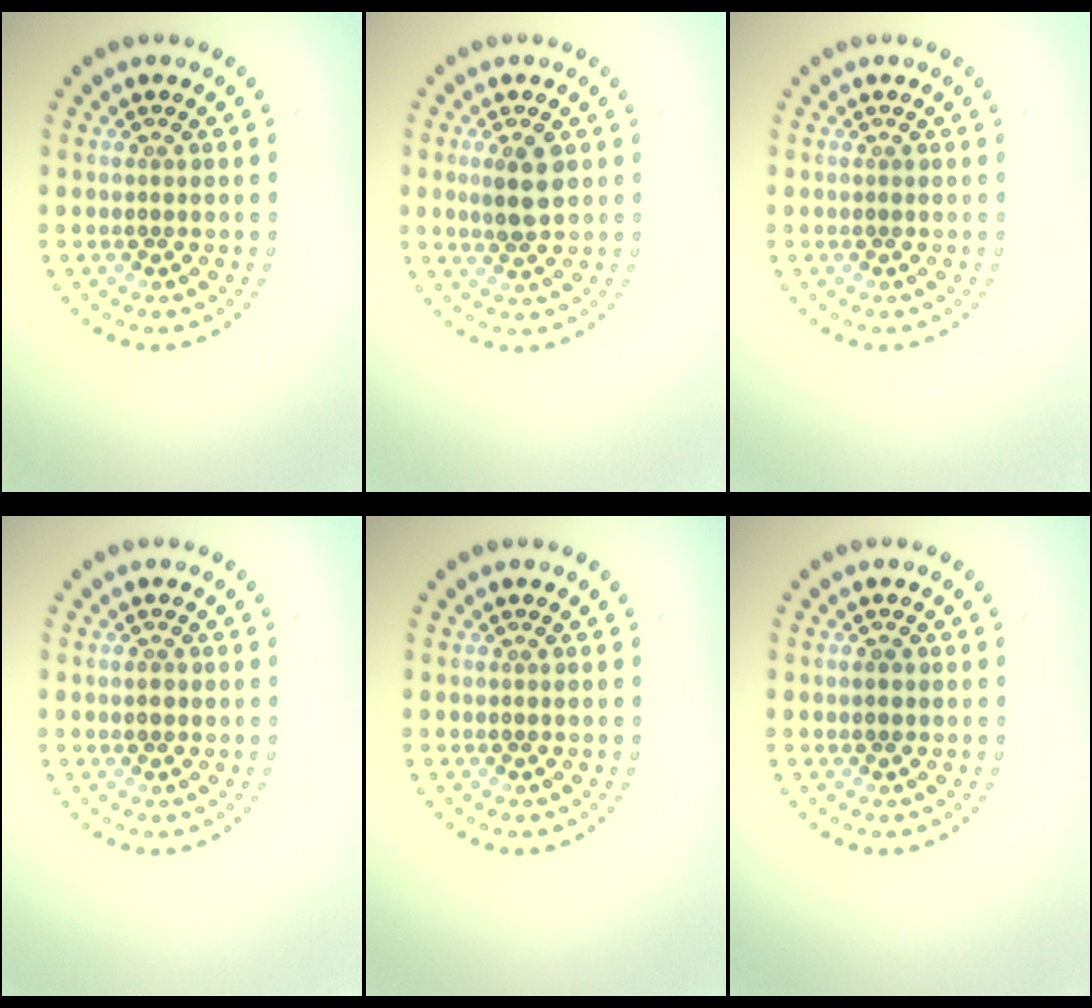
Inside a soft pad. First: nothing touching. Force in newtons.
{"total": 2.7, "press": 2.5, "slide": 0.9}
{"total": 0.0}
{"total": 1.0, "press": 1.0, "slide": 0.0}
{"total": 0.0}
{"total": 1.0, "press": 1.0, "slide": 0.1}